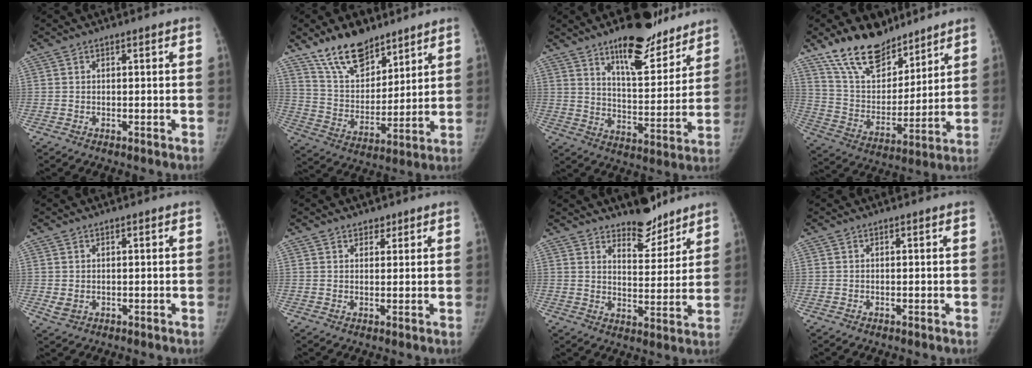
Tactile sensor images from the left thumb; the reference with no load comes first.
{"total": 13.9, "force": [10.5, 6.4, 6.5], "torque": [-0.080, -0.063, 0.199]}
{"total": 16.8, "force": [12.1, 6.0, 9.9], "torque": [-0.097, -0.080, 0.189]}
{"total": 18.1, "force": [13.6, 8.8, 8.1], "torque": [-0.095, -0.068, 0.248]}
{"total": 1.9, "force": [0.2, 1.4, 1.2], "torque": [-0.021, -0.006, 0.012]}
{"total": 2.0, "force": [1.5, 1.3, 0.4], "torque": [0.012, -0.008, 0.019]}
{"total": 8.7, "force": [7.3, 3.3, 3.3], "torque": [-0.018, -0.060, 0.118]}
{"total": 0.0}